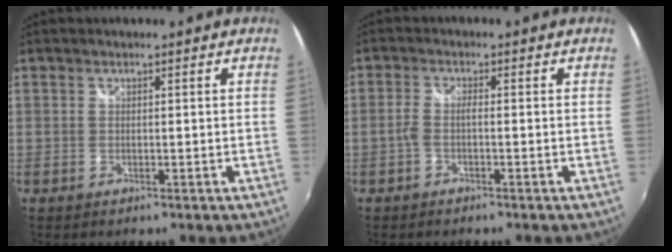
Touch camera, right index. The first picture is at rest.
{"total": 2.0, "force": [-1.0, 0.4, 1.7], "torque": [-0.040, 0.003, -0.023]}